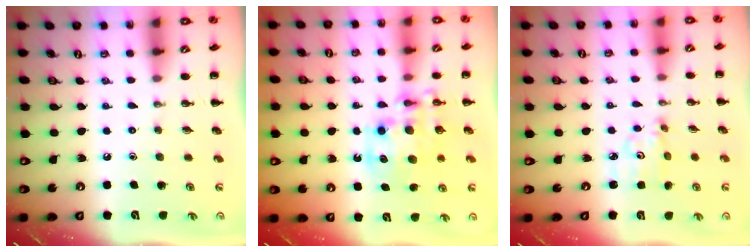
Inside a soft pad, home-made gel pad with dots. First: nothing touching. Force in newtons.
{"total": 11.4, "press": 11.0, "slide": 3.1}
{"total": 3.5, "press": 3.5, "slide": 0.1}